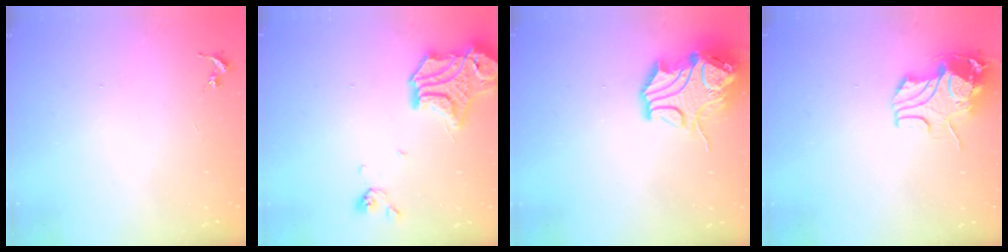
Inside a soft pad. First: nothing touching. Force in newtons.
{"total": 18.4, "press": 18.3, "slide": 2.2}
{"total": 14.6, "press": 14.5, "slide": 2.1}
{"total": 11.3, "press": 11.2, "slide": 1.6}